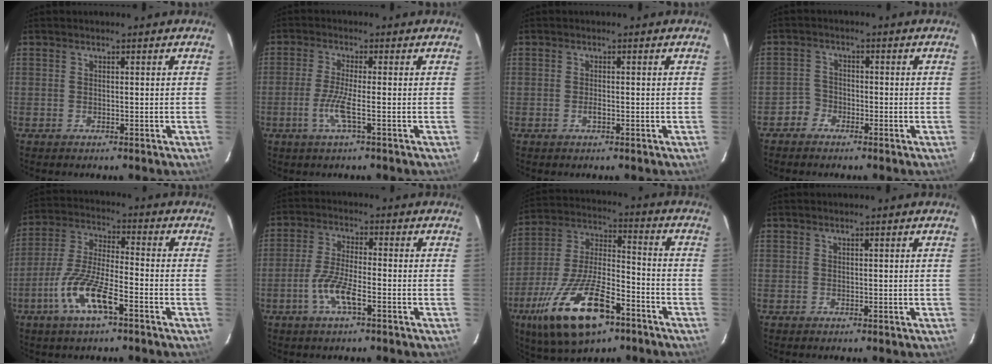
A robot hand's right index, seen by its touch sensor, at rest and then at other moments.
{"total": 4.6, "force": [-1.9, -0.4, 4.2], "torque": [-0.096, -0.008, -0.039]}
{"total": 1.0, "force": [-0.5, 0.4, 0.8], "torque": [-0.015, -0.001, -0.008]}
{"total": 2.8, "force": [-1.8, 2.1, -0.3], "torque": [0.007, 0.014, -0.036]}
{"total": 11.7, "force": [-5.9, 2.8, 9.7], "torque": [-0.208, -0.008, -0.116]}
{"total": 6.6, "force": [-3.1, 1.2, 5.7], "torque": [-0.123, -0.004, -0.062]}
{"total": 21.5, "force": [-11.8, 8.6, 15.8], "torque": [-0.317, -0.025, -0.201]}
{"total": 0.0}